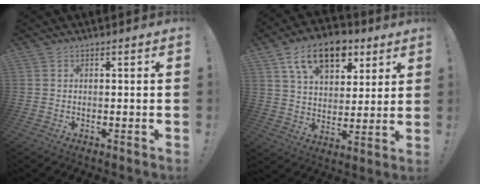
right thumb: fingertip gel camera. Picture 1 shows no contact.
{"total": 16.5, "force": [9.2, 9.9, 9.4], "torque": [-0.143, -0.040, 0.166]}